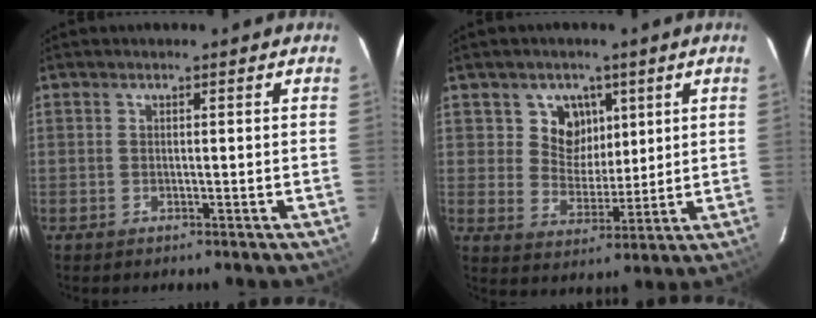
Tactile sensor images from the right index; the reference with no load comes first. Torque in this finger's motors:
{"motor_torque": [0.08, 0.15, 0.01, 0.01]}